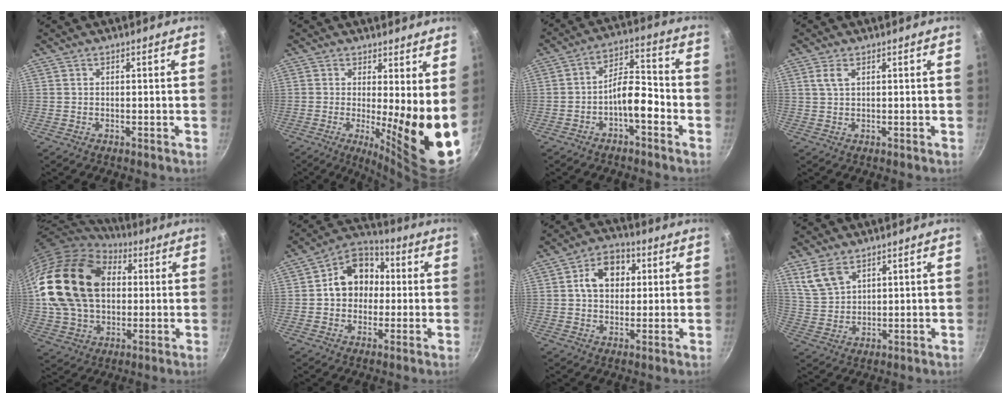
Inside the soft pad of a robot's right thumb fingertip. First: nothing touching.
{"total": 11.8, "force": [0.8, 2.5, 11.5], "torque": [-0.157, -0.040, 0.015]}
{"total": 7.8, "force": [-3.6, 3.1, 6.2], "torque": [-0.088, 0.052, -0.062]}
{"total": 2.4, "force": [1.1, 1.1, 1.9], "torque": [-0.038, -0.001, 0.022]}
{"total": 24.8, "force": [4.3, 17.7, 16.7], "torque": [-0.297, 0.020, 0.083]}
{"total": 12.1, "force": [0.8, 9.9, 6.9], "torque": [-0.060, 0.025, -0.006]}
{"total": 9.2, "force": [2.1, 7.0, 5.7], "torque": [-0.060, 0.010, 0.023]}
{"total": 6.6, "force": [4.2, 3.7, 3.5], "torque": [-0.060, -0.016, 0.094]}